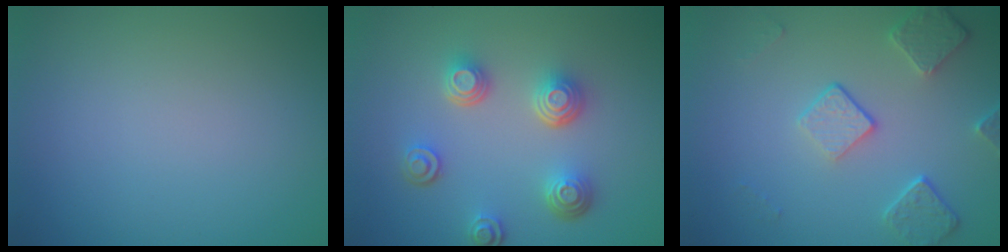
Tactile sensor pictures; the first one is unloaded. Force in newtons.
{"total": 4.4, "press": 3.4, "slide": 2.8}
{"total": 4.1, "press": 3.2, "slide": 2.7}